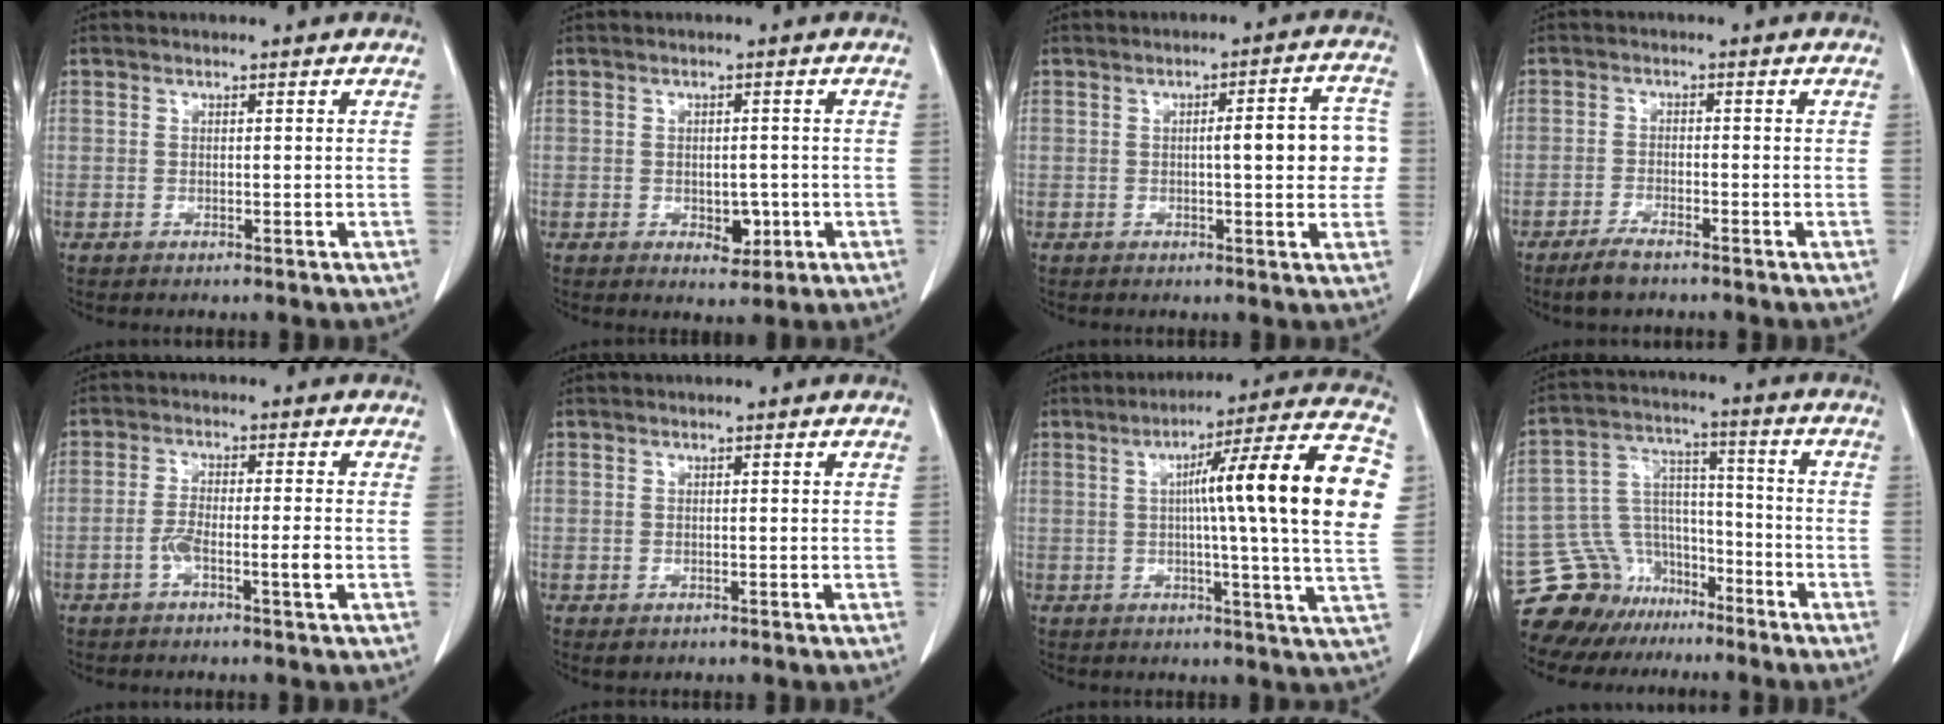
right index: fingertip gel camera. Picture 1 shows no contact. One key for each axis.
{"total": 3.3, "fx": -0.8, "fy": 2.0, "fz": 2.4, "tx": -0.029, "ty": -0.001, "tz": -0.002}
{"total": 8.3, "fx": 0.1, "fy": 1.8, "fz": 8.1, "tx": -0.099, "ty": 0.022, "tz": 0.000}
{"total": 3.3, "fx": -2.6, "fy": 0.6, "fz": 1.9, "tx": -0.043, "ty": -0.005, "tz": -0.047}
{"total": 4.4, "fx": -1.6, "fy": 0.4, "fz": 4.1, "tx": -0.077, "ty": 0.005, "tz": -0.029}
{"total": 0.9, "fx": -0.2, "fy": 0.8, "fz": 0.2, "tx": -0.004, "ty": 0.003, "tz": 0.002}
{"total": 19.9, "fx": 3.2, "fy": -0.4, "fz": 19.7, "tx": -0.252, "ty": 0.014, "tz": 0.030}
{"total": 12.3, "fx": -9.5, "fy": 7.7, "fz": 1.5, "tx": -0.038, "ty": 0.066, "tz": -0.159}